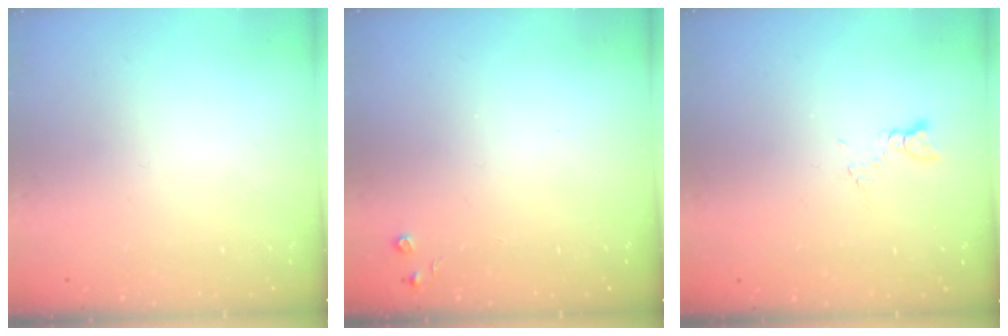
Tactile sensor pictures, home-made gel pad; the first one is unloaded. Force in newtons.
{"total": 3.3, "press": 3.3, "slide": 0.6}
{"total": 2.6, "press": 2.6, "slide": 0.4}